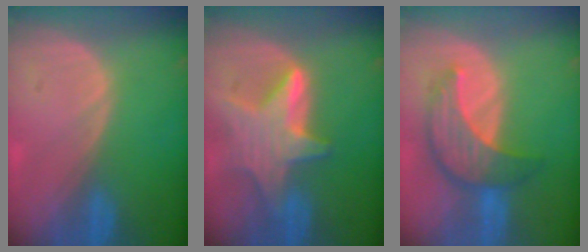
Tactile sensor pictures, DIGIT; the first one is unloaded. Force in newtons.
{"total": 7.8, "press": 7.8, "slide": 0.7}
{"total": 7.8, "press": 7.5, "slide": 2.3}